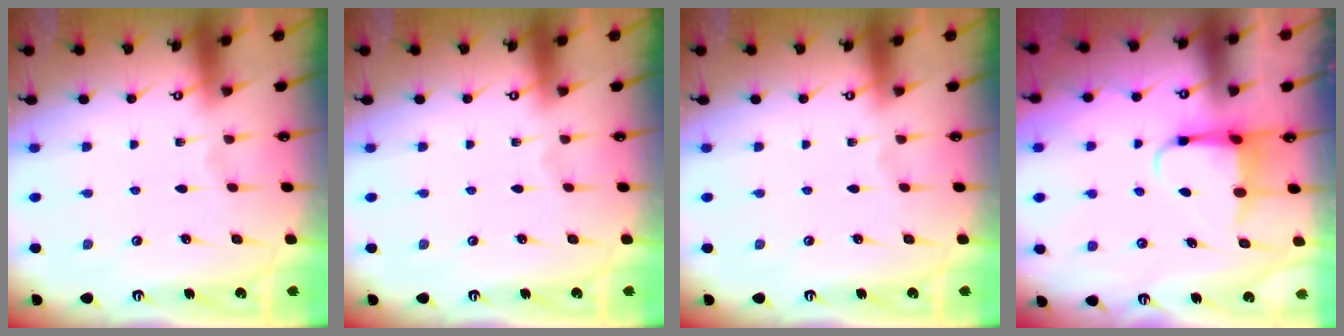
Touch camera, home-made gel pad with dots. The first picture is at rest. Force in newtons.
{"total": 0.0}
{"total": 0.0}
{"total": 3.8, "press": 3.7, "slide": 0.7}